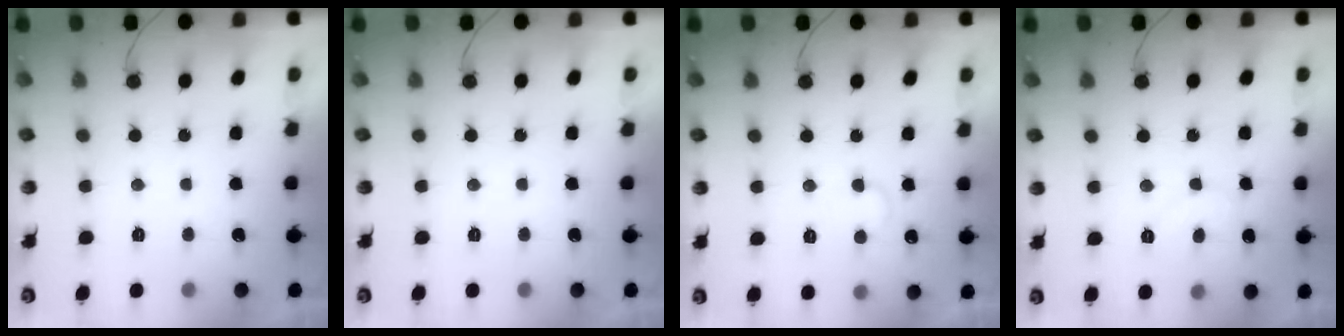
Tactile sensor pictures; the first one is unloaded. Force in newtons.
{"total": 0.0}
{"total": 4.2, "press": 4.2, "slide": 0.4}
{"total": 5.7, "press": 5.6, "slide": 0.6}